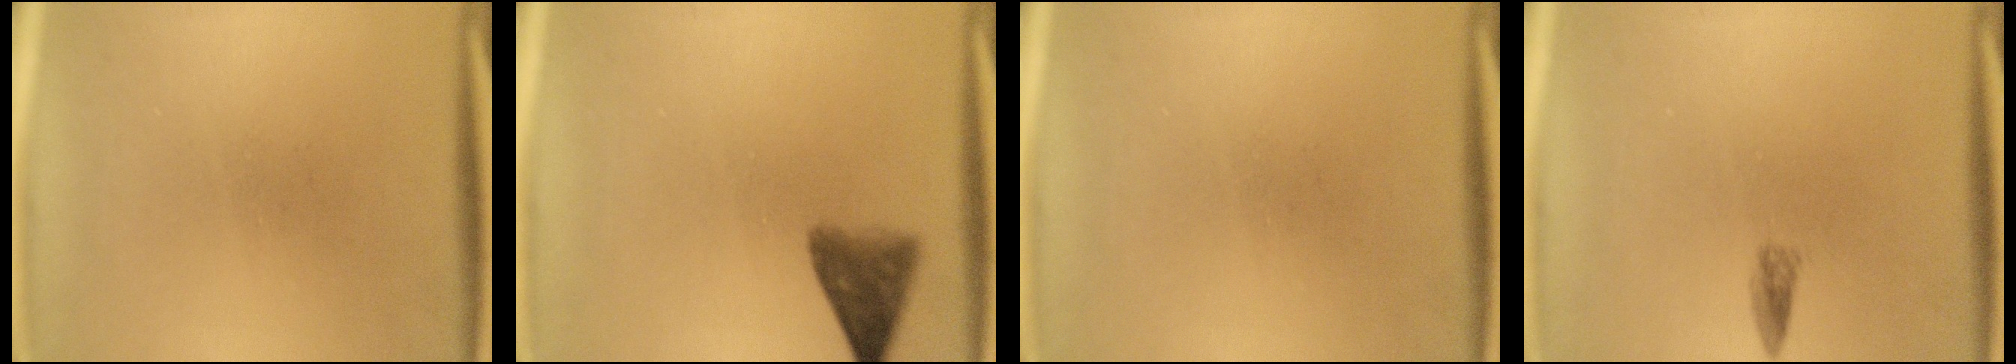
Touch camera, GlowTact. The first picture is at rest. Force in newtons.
{"total": 4.8}
{"total": 0.0}
{"total": 1.3}